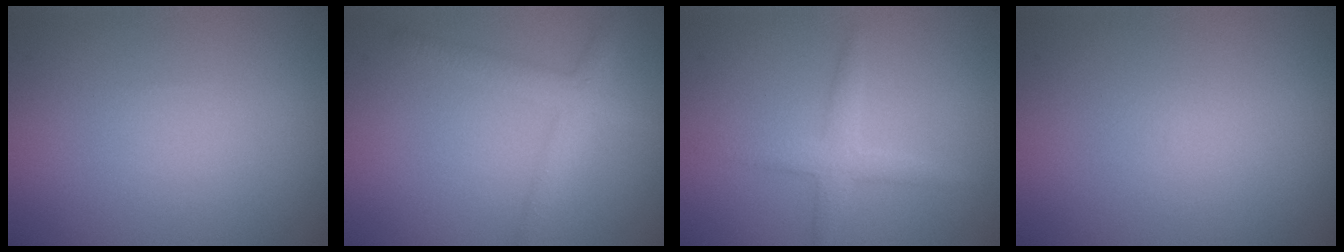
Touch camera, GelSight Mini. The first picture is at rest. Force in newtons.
{"total": 2.8, "press": 2.8, "slide": 0.1}
{"total": 2.4, "press": 2.4, "slide": 0.0}
{"total": 0.0}